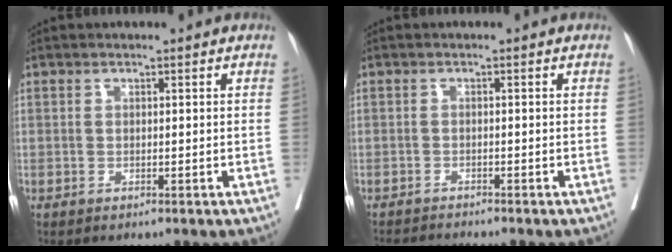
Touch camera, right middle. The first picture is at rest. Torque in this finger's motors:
{"motor_torque": [-0.02, -0.02, 0.00, 0.00]}